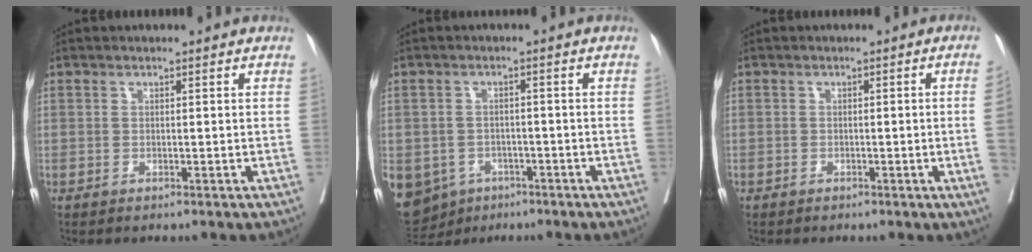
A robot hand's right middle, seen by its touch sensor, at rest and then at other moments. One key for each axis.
{"total": 13.4, "fx": -6.6, "fy": 10.8, "fz": 4.4, "tx": -0.134, "ty": -0.001, "tz": -0.084}
{"total": 2.6, "fx": -0.5, "fy": -0.3, "fz": 2.5, "tx": -0.033, "ty": 0.003, "tz": -0.006}